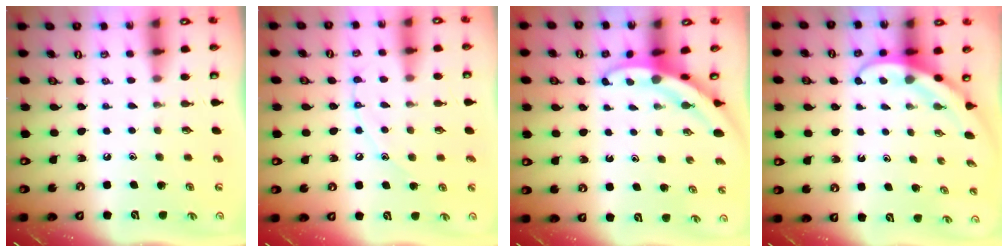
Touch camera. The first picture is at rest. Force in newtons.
{"total": 8.0, "press": 8.0, "slide": 0.7}
{"total": 3.3, "press": 3.3, "slide": 0.2}
{"total": 3.8, "press": 3.8, "slide": 0.3}